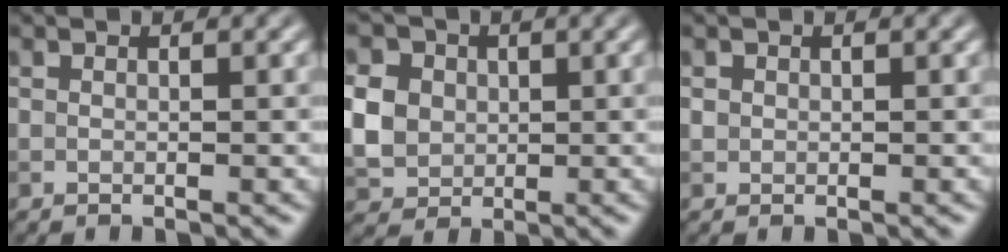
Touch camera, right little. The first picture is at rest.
{"total": 5.3, "force": [0.6, 4.6, 2.6], "torque": [-0.070, 0.010, 0.013]}
{"total": 0.5, "force": [0.1, 0.5, 0.1], "torque": [0.002, -0.003, 0.003]}